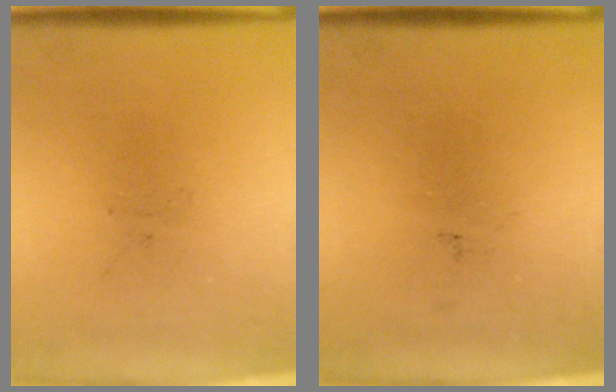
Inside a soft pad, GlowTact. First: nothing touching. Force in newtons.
{"total": 0.0}